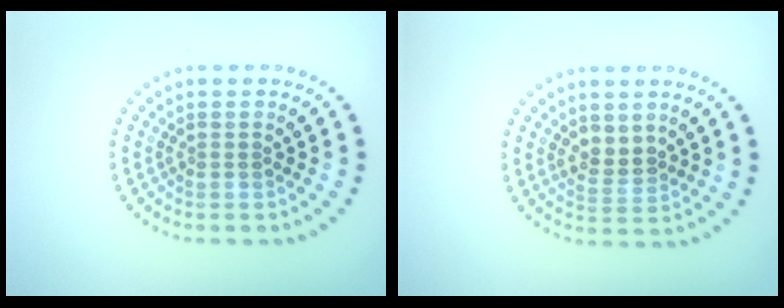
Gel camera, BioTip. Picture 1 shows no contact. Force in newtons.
{"total": 2.0, "press": 1.8, "slide": 0.9}